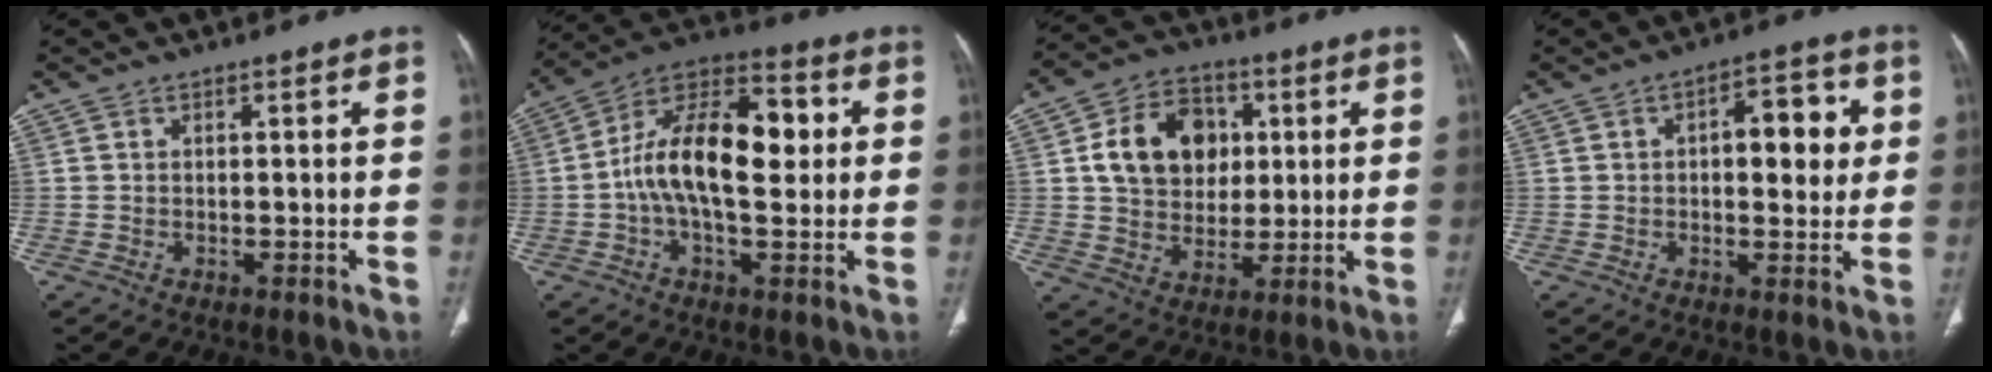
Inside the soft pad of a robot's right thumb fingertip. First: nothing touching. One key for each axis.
{"total": 18.4, "fx": 1.1, "fy": 9.2, "fz": 15.9, "tx": -0.257, "ty": 0.034, "tz": 0.010}
{"total": 14.7, "fx": 3.3, "fy": 11.5, "fz": 8.6, "tx": -0.109, "ty": 0.003, "tz": 0.056}
{"total": 9.6, "fx": 1.6, "fy": 4.7, "fz": 8.2, "tx": -0.078, "ty": 0.010, "tz": 0.018}